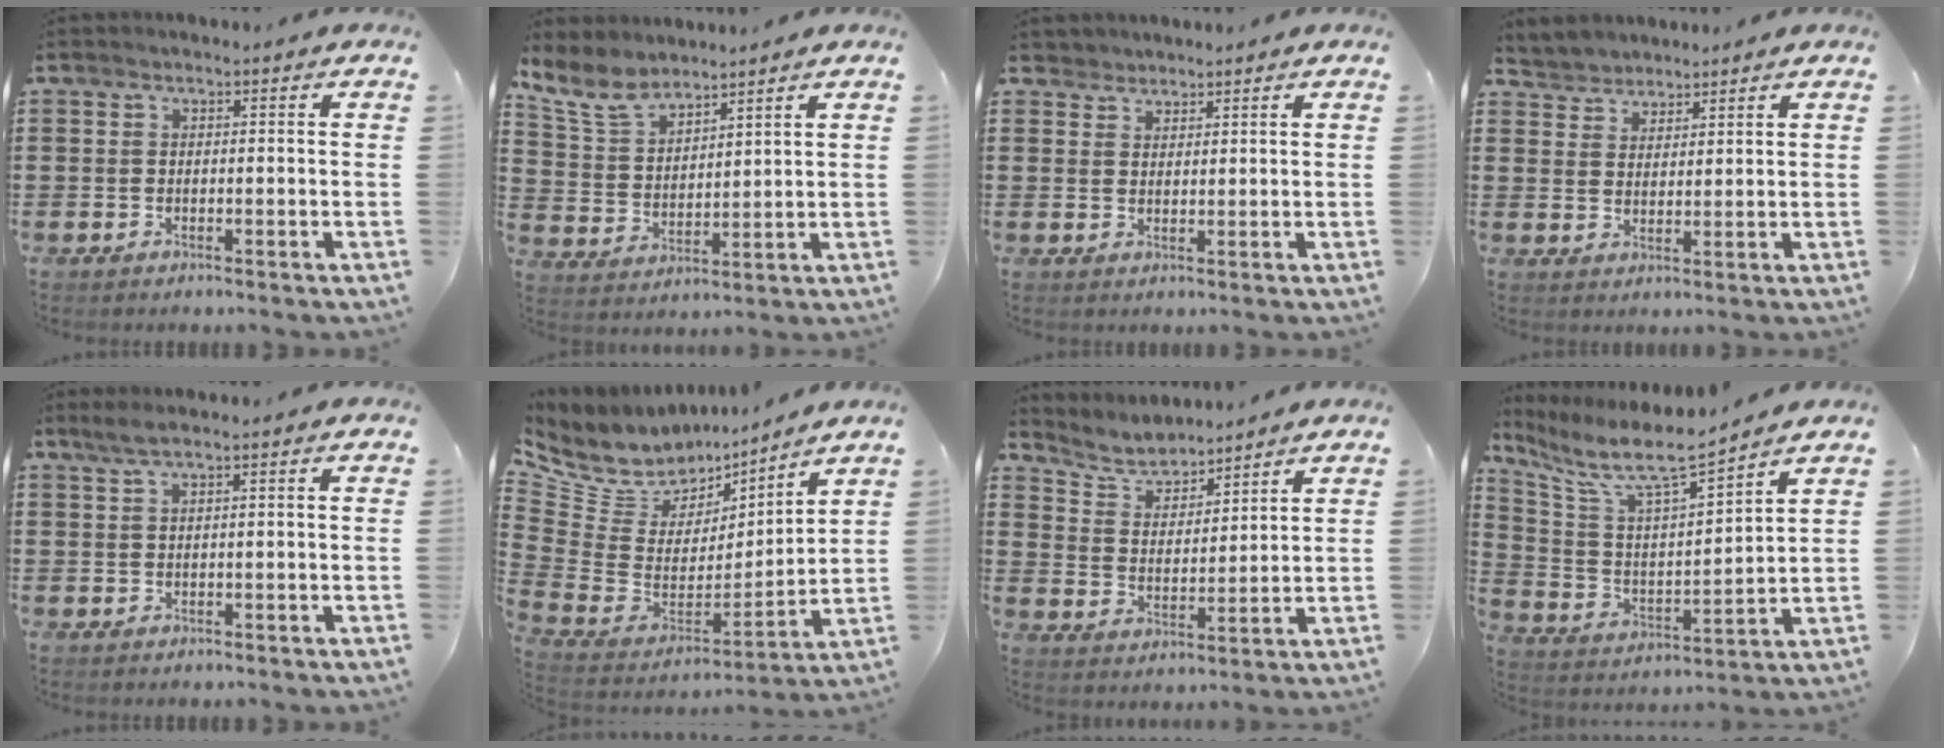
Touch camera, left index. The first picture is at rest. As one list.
[{"total": 7.0, "force": [5.9, 2.7, 2.7], "torque": [-0.079, -0.019, 0.109]}, {"total": 1.8, "force": [1.6, 0.8, -0.3], "torque": [-0.001, 0.005, 0.032]}, {"total": 3.0, "force": [2.7, 1.0, -0.9], "torque": [0.002, -0.005, 0.051]}, {"total": 1.5, "force": [0.6, -0.2, 1.3], "torque": [-0.025, -0.001, 0.012]}, {"total": 7.9, "force": [6.2, 4.6, 1.4], "torque": [-0.089, -0.060, 0.112]}, {"total": 4.6, "force": [4.4, 1.2, 0.8], "torque": [-0.039, -0.023, 0.074]}, {"total": 9.3, "force": [7.5, 1.4, 5.3], "torque": [-0.134, -0.047, 0.125]}]